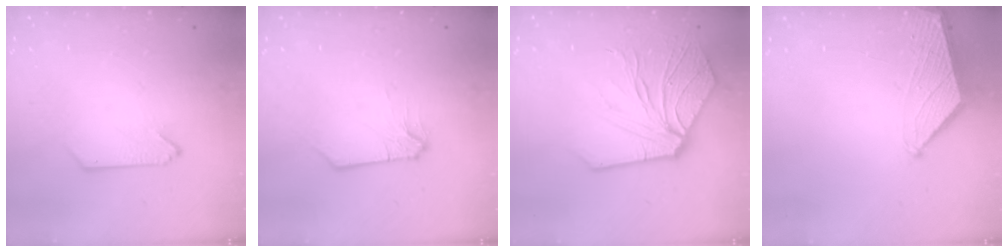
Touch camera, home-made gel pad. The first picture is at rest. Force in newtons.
{"total": 0.9, "press": 0.9, "slide": 0.1}
{"total": 10.3, "press": 10.2, "slide": 1.7}
{"total": 1.5, "press": 1.4, "slide": 0.2}